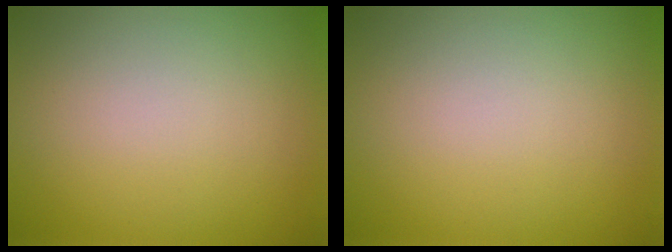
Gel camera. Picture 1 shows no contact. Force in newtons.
{"total": 0.0}